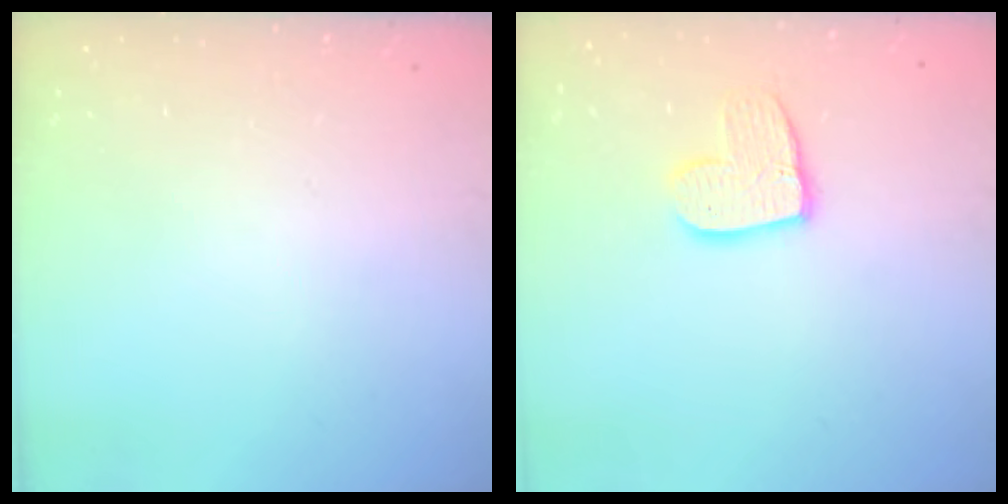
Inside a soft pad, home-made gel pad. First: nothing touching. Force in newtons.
{"total": 10.5, "press": 10.5, "slide": 0.8}